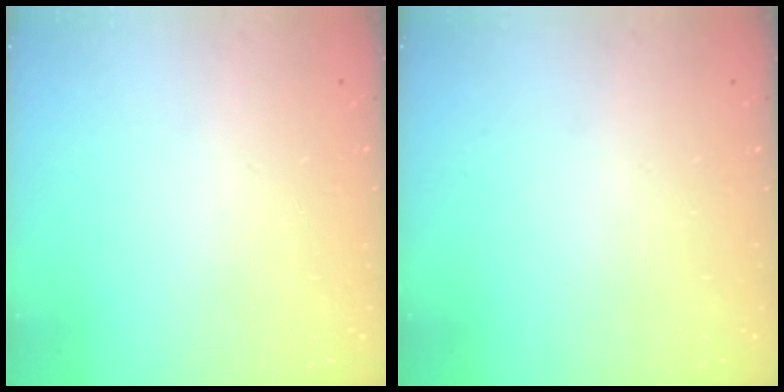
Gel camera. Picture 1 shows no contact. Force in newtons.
{"total": 0.0}